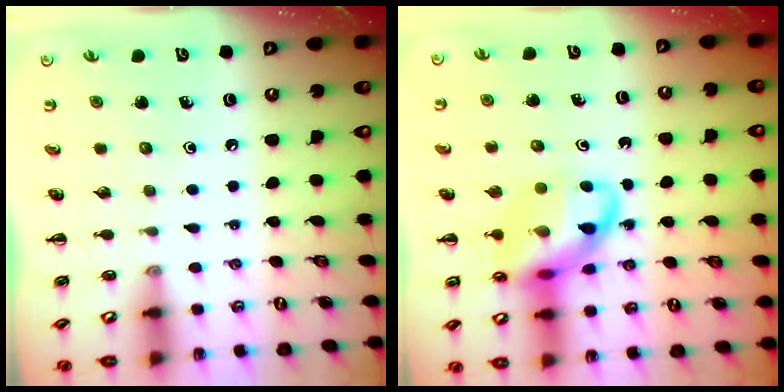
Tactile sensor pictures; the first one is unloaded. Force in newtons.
{"total": 14.3, "press": 14.0, "slide": 2.9}